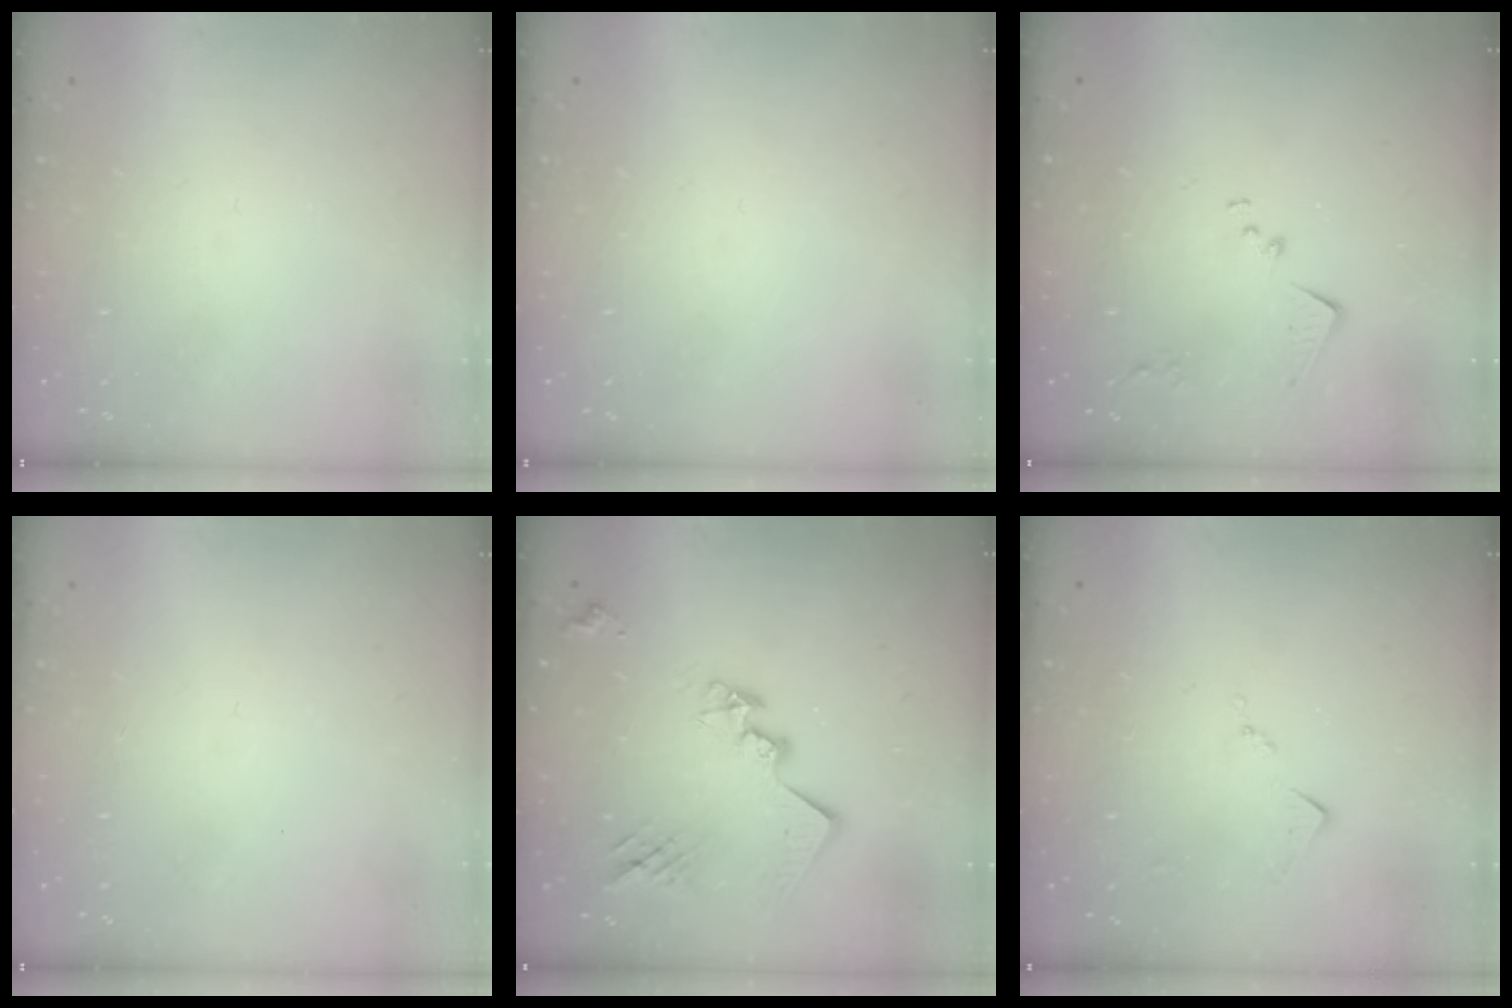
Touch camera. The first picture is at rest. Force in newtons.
{"total": 0.0}
{"total": 8.4, "press": 8.4, "slide": 0.6}
{"total": 1.5, "press": 1.3, "slide": 0.9}
{"total": 15.2, "press": 15.2, "slide": 0.4}
{"total": 7.4, "press": 7.3, "slide": 0.9}